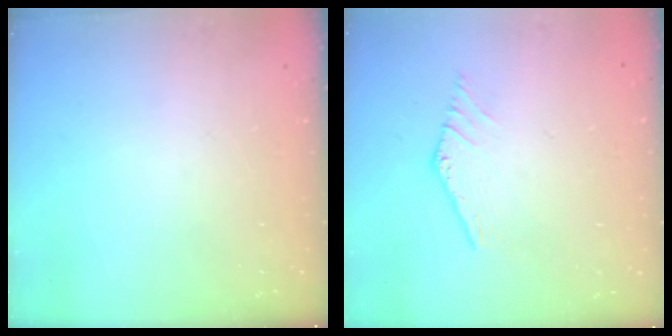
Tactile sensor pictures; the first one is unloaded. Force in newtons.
{"total": 0.0}